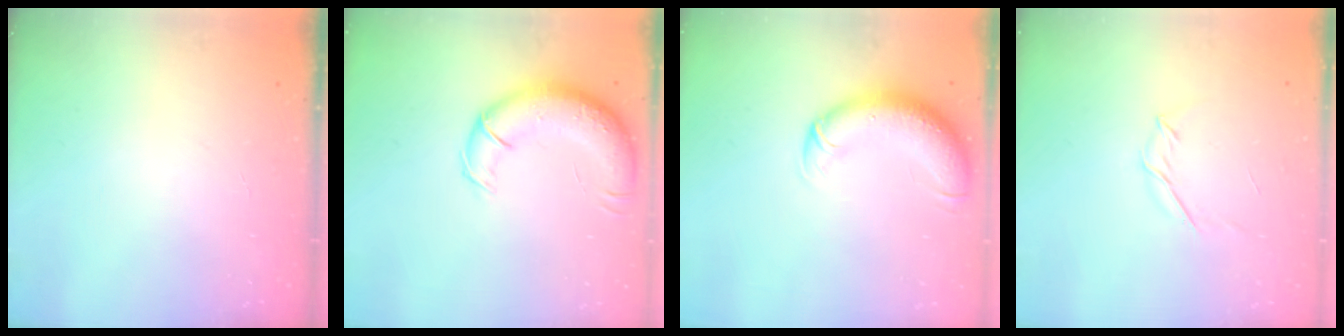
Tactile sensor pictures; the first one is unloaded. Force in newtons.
{"total": 13.8, "press": 13.3, "slide": 3.7}
{"total": 11.2, "press": 10.8, "slide": 2.9}
{"total": 4.0, "press": 3.9, "slide": 0.9}